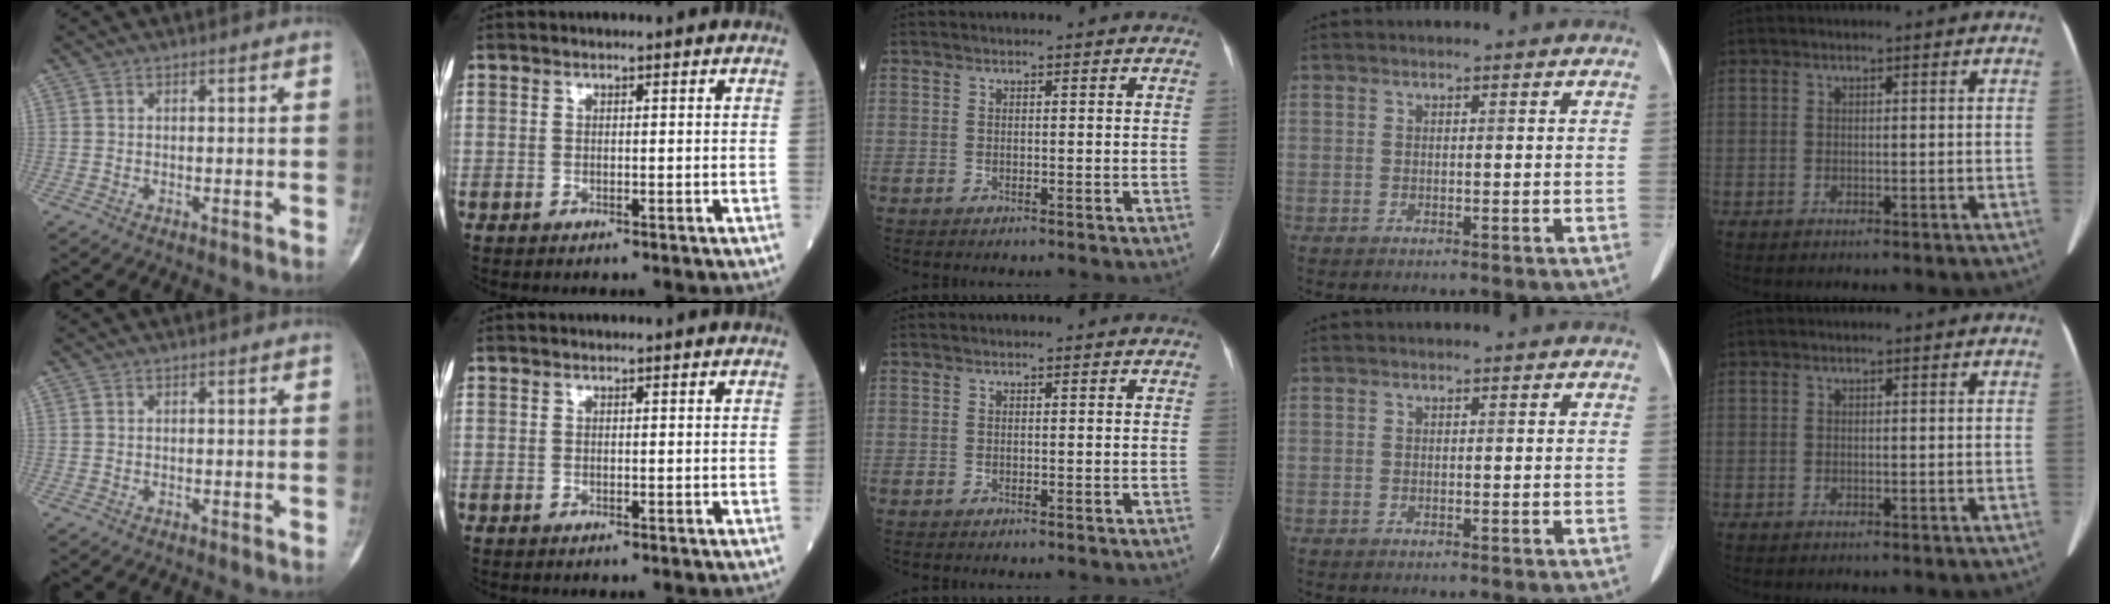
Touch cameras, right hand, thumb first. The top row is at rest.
{}